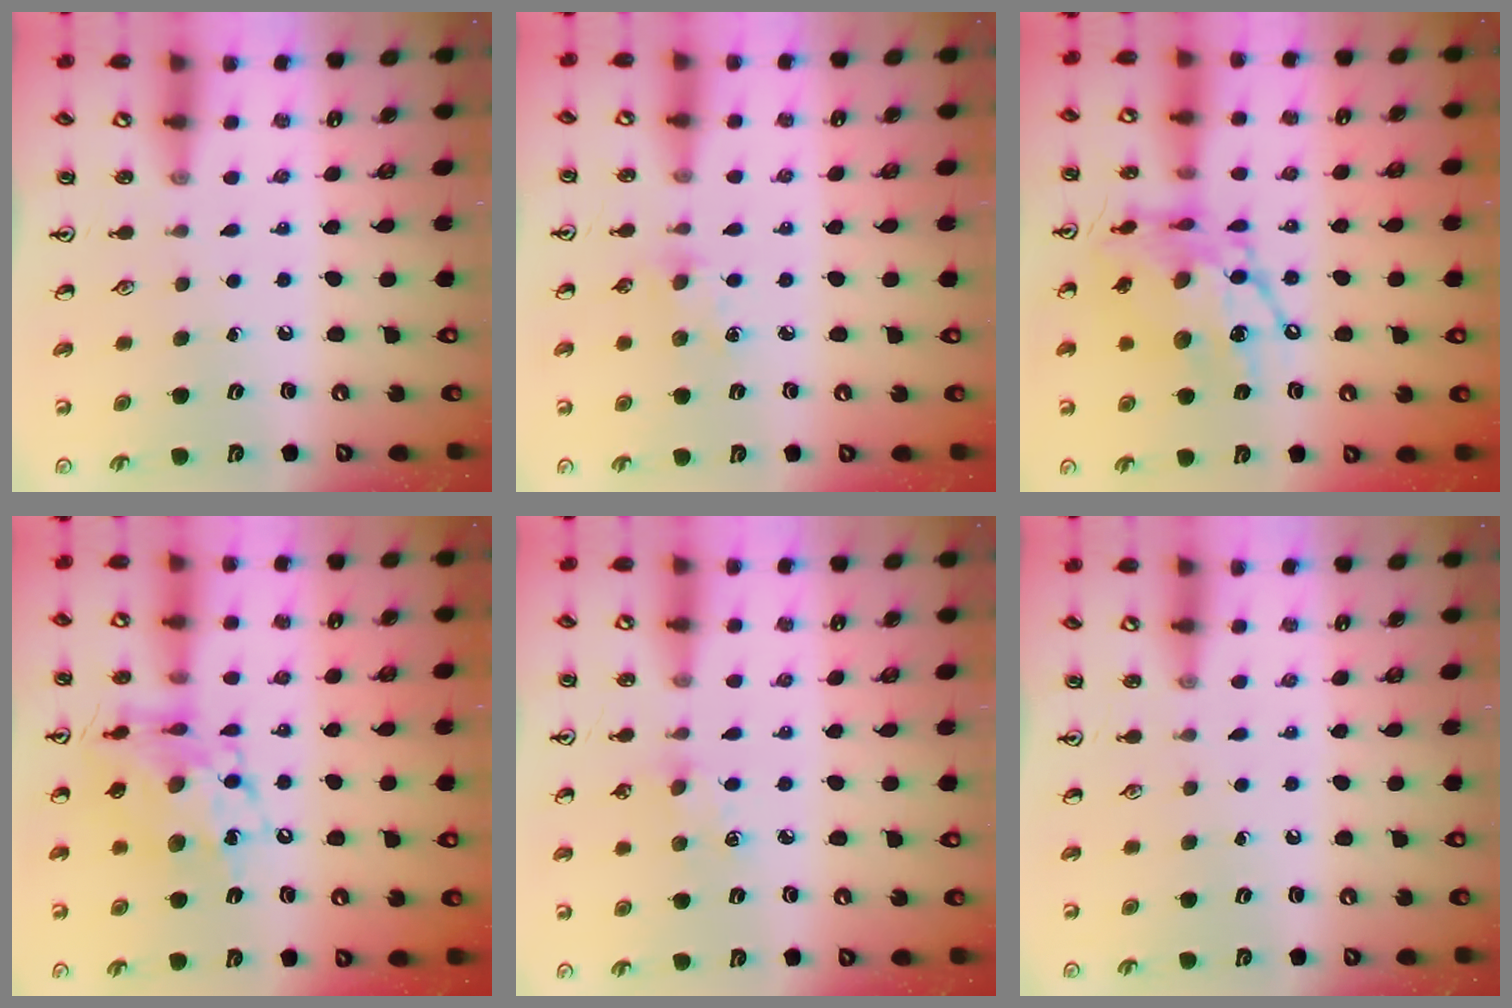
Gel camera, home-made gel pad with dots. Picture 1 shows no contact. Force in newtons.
{"total": 5.1, "press": 5.0, "slide": 0.8}
{"total": 16.2, "press": 16.1, "slide": 1.3}
{"total": 13.0, "press": 12.9, "slide": 0.9}
{"total": 4.8, "press": 4.8, "slide": 0.5}
{"total": 0.0}